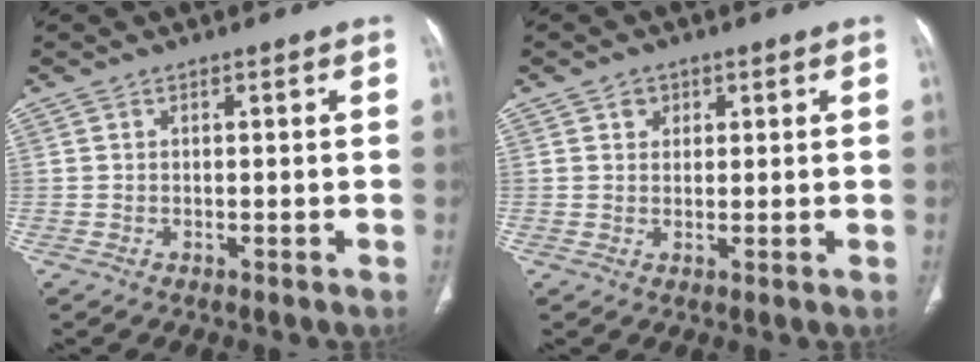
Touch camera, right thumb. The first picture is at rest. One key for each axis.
{"total": 2.2, "fx": 1.1, "fy": 1.9, "fz": 0.4, "tx": 0.011, "ty": -0.004, "tz": 0.012}